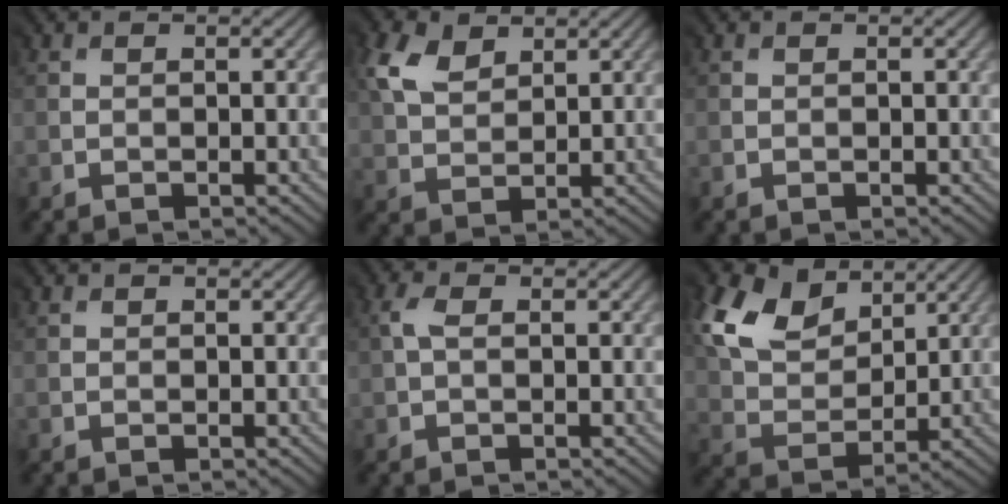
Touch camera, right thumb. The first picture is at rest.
{"total": 4.9, "force": [3.4, 3.0, 1.9], "torque": [-0.057, 0.010, 0.066]}
{"total": 0.0}
{"total": 0.6, "force": [0.3, 0.5, 0.2], "torque": [0.000, 0.000, 0.007]}
{"total": 2.2, "force": [0.5, 1.3, 1.7], "torque": [-0.046, 0.004, 0.010]}
{"total": 10.2, "force": [6.2, 6.3, 5.1], "torque": [-0.134, 0.024, 0.115]}